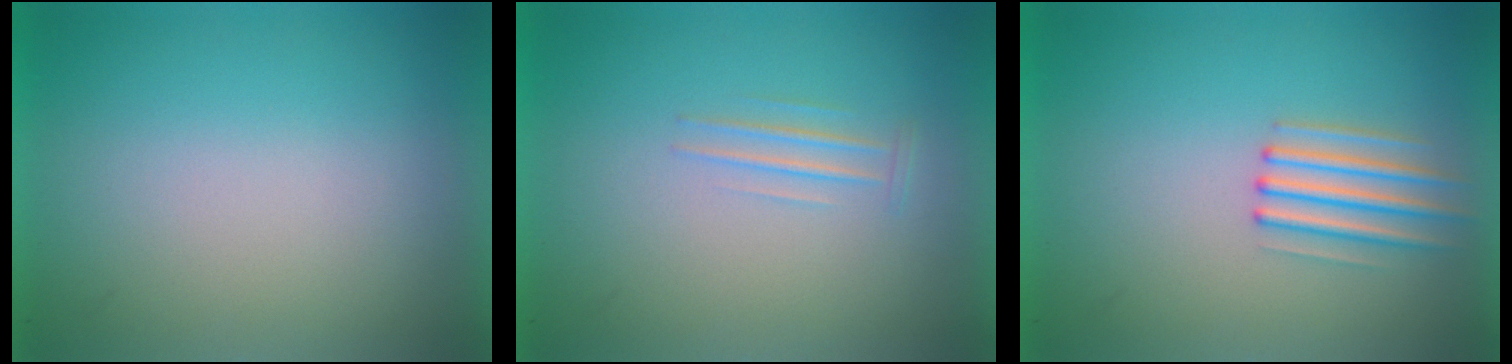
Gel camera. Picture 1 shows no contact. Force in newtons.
{"total": 1.2}
{"total": 2.1}